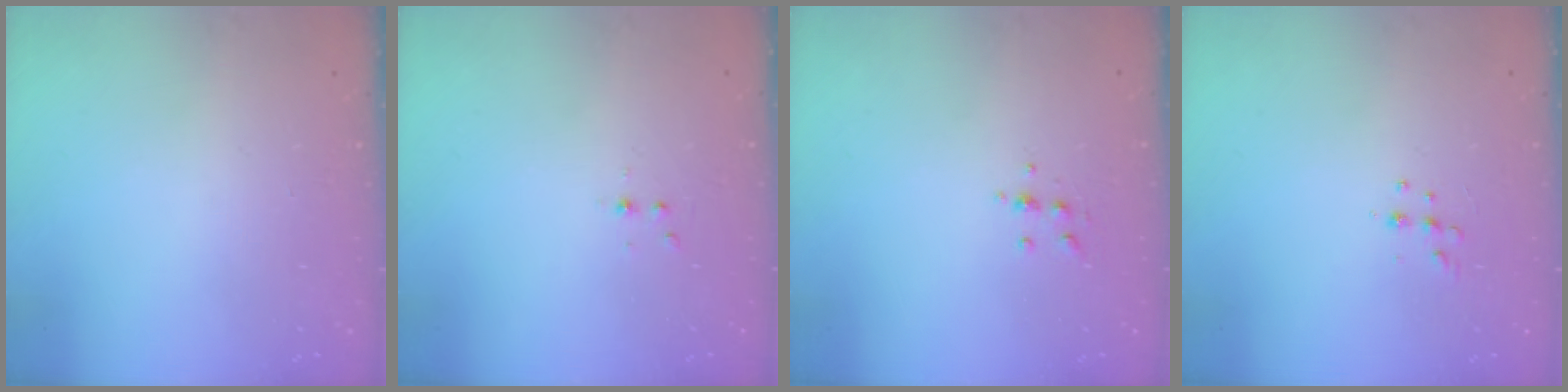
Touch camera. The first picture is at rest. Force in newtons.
{"total": 2.7, "press": 2.3, "slide": 1.4}
{"total": 3.9, "press": 3.8, "slide": 0.8}
{"total": 5.8, "press": 5.7, "slide": 0.8}